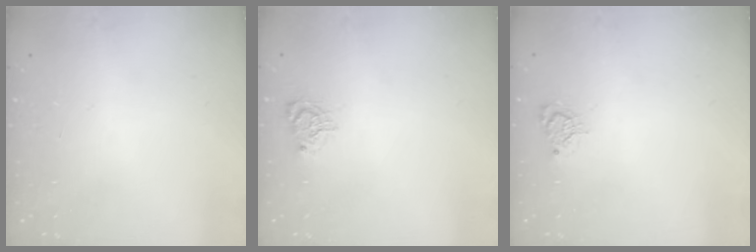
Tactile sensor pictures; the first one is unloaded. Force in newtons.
{"total": 4.3, "press": 4.2, "slide": 0.4}
{"total": 3.5, "press": 3.5, "slide": 0.4}